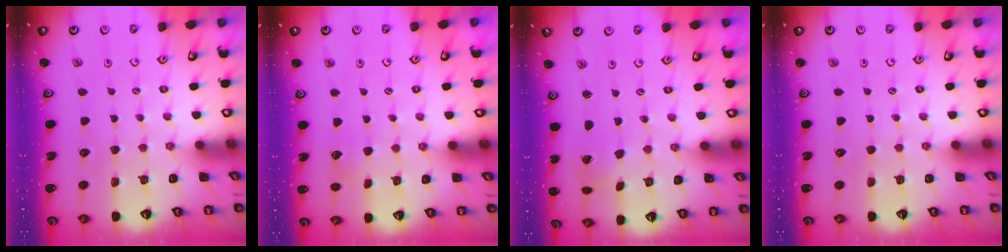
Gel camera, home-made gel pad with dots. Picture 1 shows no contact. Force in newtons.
{"total": 4.9, "press": 4.8, "slide": 0.5}
{"total": 1.2, "press": 1.2, "slide": 0.1}
{"total": 0.0}